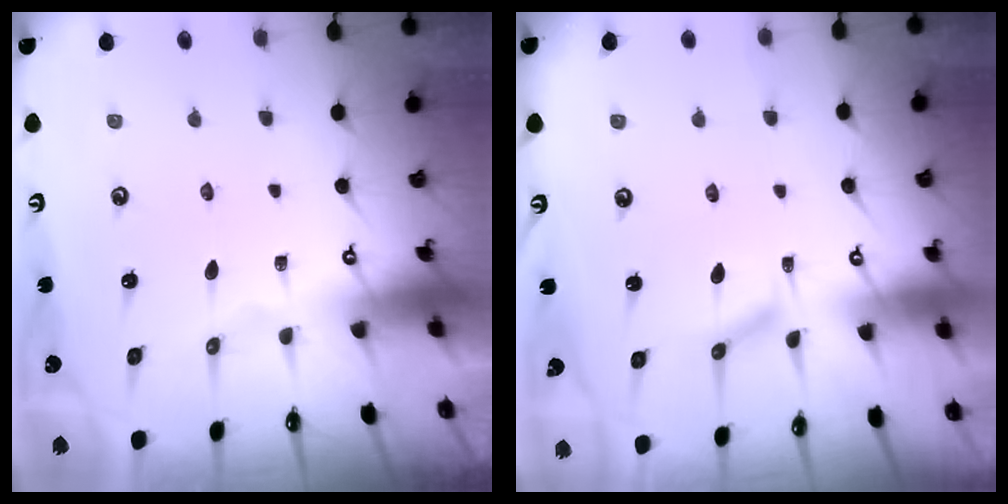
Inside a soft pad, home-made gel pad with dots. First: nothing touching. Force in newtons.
{"total": 2.1, "press": 2.0, "slide": 0.6}